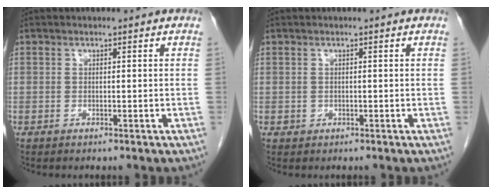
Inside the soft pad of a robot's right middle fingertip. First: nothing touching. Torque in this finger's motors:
{"motor_torque": [0.19, -0.01, 0.00, 0.00]}